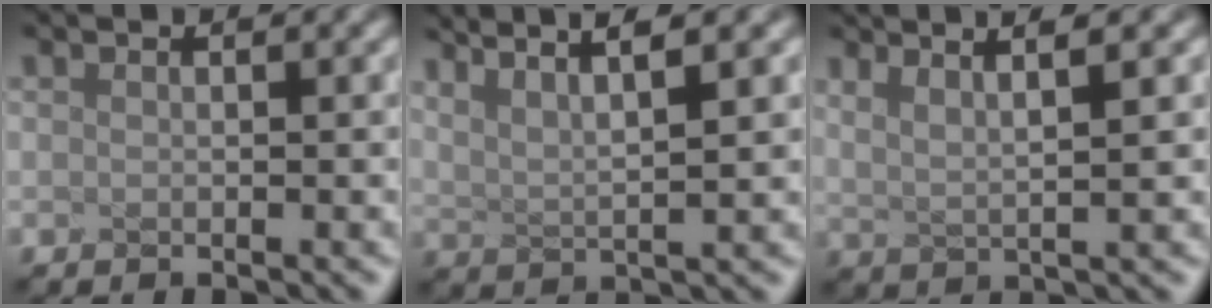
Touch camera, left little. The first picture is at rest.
{"total": 4.2, "force": [2.7, -0.1, 3.2], "torque": [-0.088, 0.013, 0.066]}
{"total": 3.2, "force": [1.6, -0.2, 2.8], "torque": [-0.080, 0.010, 0.043]}